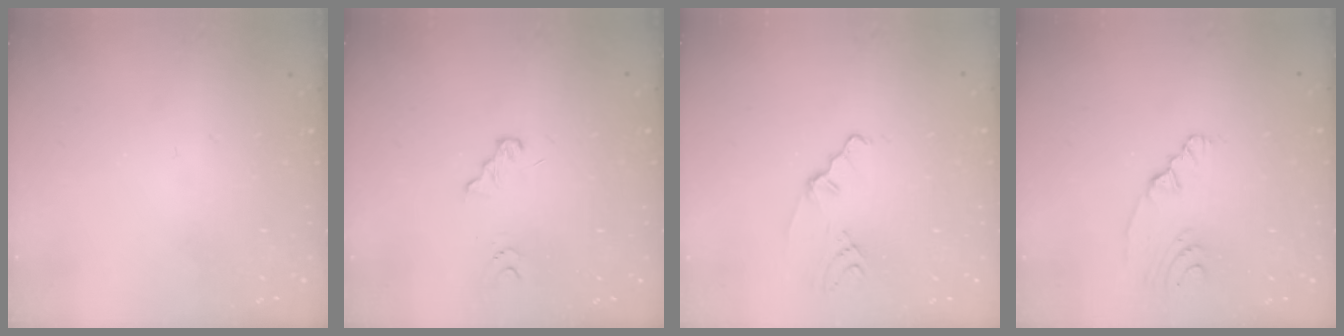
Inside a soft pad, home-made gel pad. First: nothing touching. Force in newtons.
{"total": 4.4, "press": 4.3, "slide": 1.1}
{"total": 1.8, "press": 1.7, "slide": 0.5}
{"total": 3.0, "press": 2.6, "slide": 1.6}